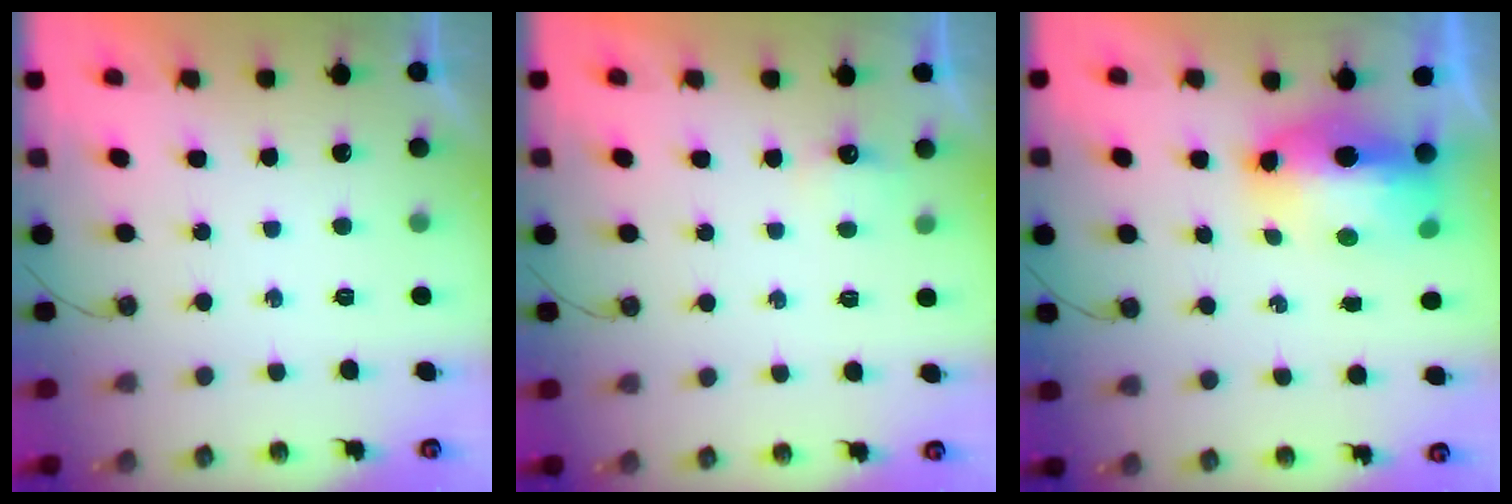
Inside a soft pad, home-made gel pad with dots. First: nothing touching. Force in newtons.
{"total": 3.2, "press": 3.2, "slide": 0.5}
{"total": 11.3, "press": 11.2, "slide": 1.8}